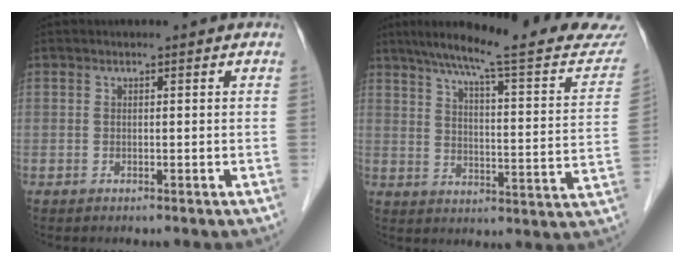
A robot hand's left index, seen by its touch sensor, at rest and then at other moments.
{"total": 23.4, "force": [20.3, 1.7, 11.5], "torque": [-0.164, -0.029, 0.259]}